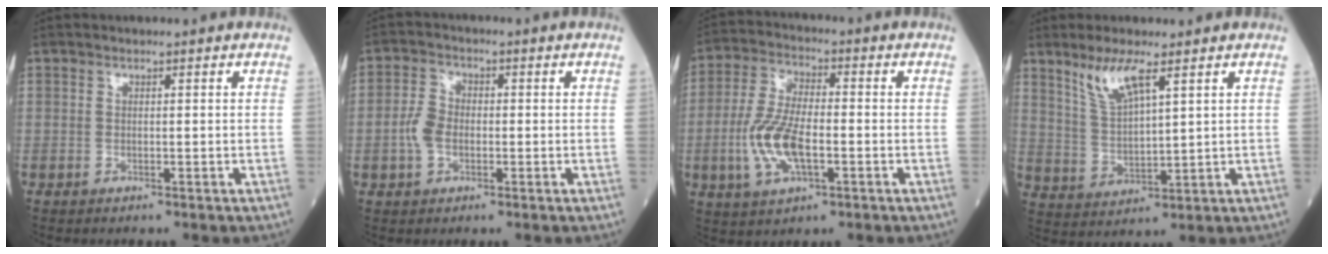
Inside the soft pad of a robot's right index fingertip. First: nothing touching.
{"total": 4.3, "force": [-0.9, 2.9, 3.0], "torque": [-0.074, 0.012, -0.023]}
{"total": 10.2, "force": [-2.5, 3.8, 9.2], "torque": [-0.202, 0.000, -0.049]}
{"total": 6.9, "force": [4.4, 1.0, 5.2], "torque": [-0.111, -0.005, 0.094]}